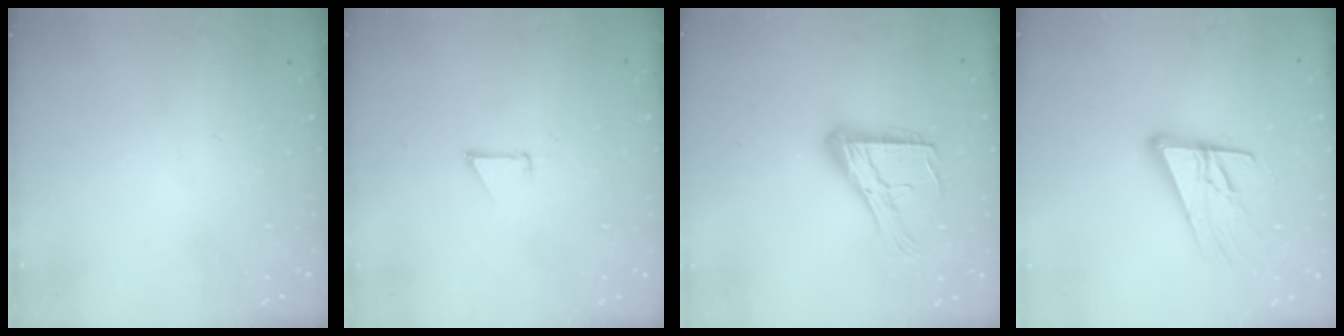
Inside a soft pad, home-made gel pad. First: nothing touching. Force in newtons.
{"total": 0.8, "press": 0.8, "slide": 0.1}
{"total": 16.9, "press": 16.8, "slide": 1.8}
{"total": 17.0, "press": 16.5, "slide": 4.2}